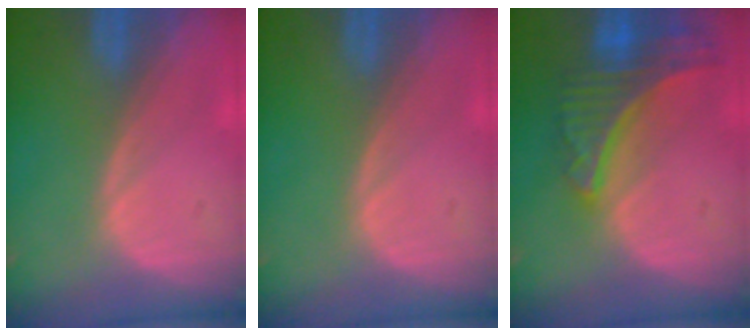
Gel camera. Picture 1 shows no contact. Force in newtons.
{"total": 0.0}
{"total": 9.0, "press": 7.9, "slide": 4.4}